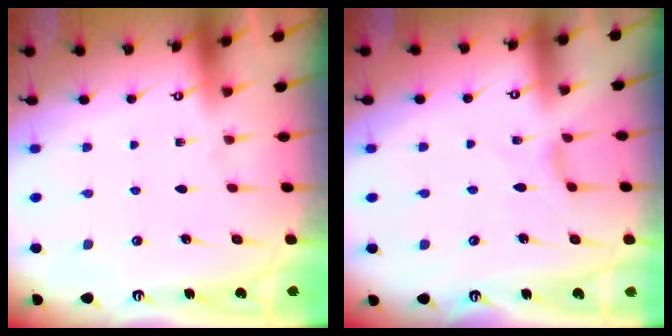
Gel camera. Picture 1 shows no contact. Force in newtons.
{"total": 1.7, "press": 1.6, "slide": 0.4}